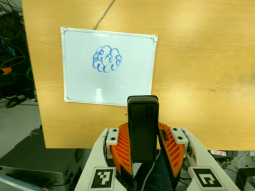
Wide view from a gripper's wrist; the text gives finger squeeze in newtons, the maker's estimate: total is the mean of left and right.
{"total": 5.4, "left": 4.6, "right": 6.2}